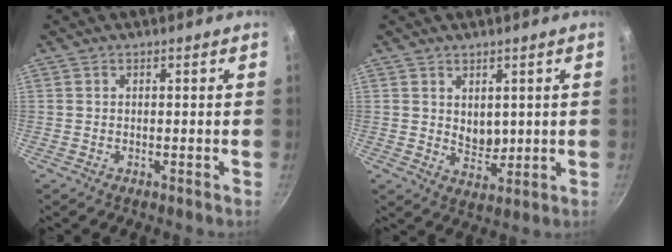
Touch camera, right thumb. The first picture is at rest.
{"total": 4.4, "force": [1.4, 3.1, 2.8], "torque": [-0.027, -0.020, 0.031]}